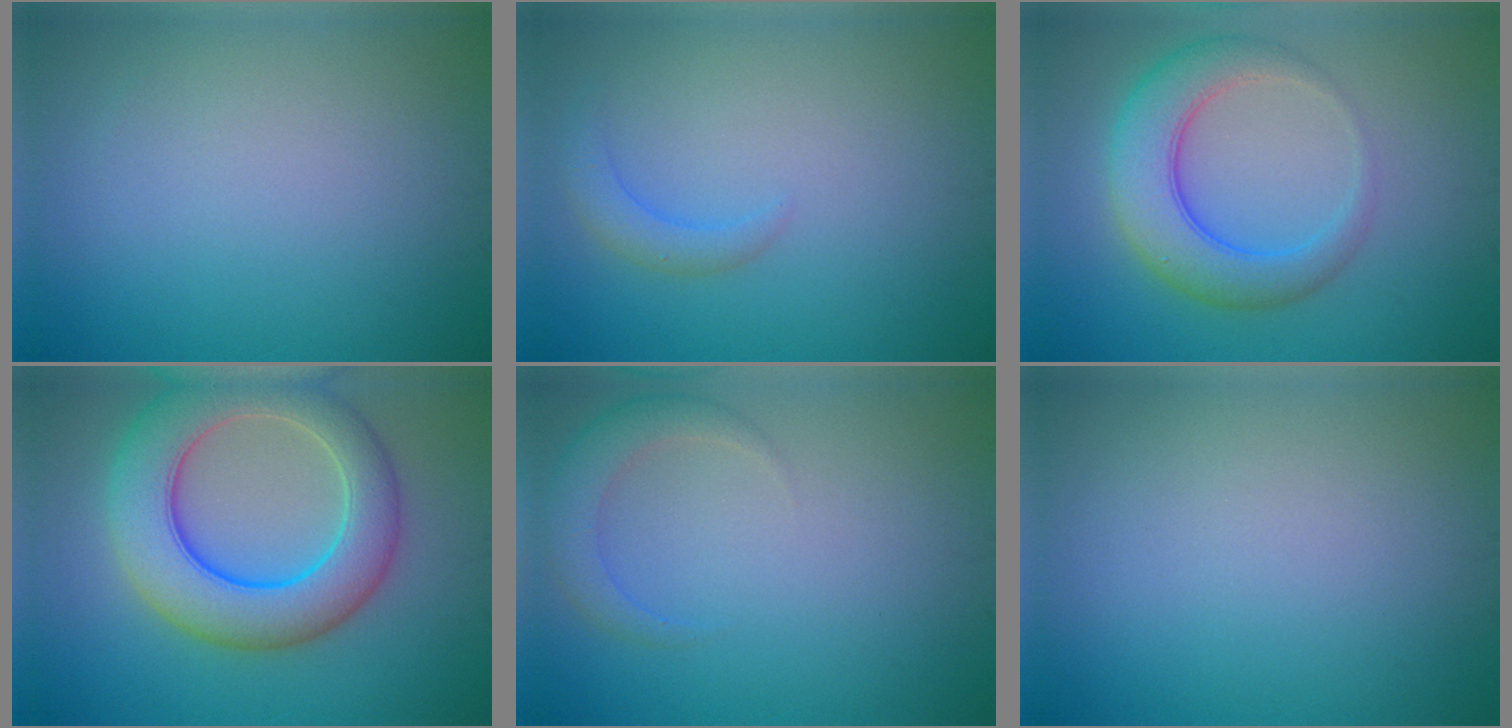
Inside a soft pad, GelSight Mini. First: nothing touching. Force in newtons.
{"total": 1.8, "press": 1.8, "slide": 0.3}
{"total": 5.9, "press": 5.9, "slide": 0.2}
{"total": 9.0, "press": 9.0, "slide": 0.2}
{"total": 2.7, "press": 2.7, "slide": 0.2}
{"total": 0.0}